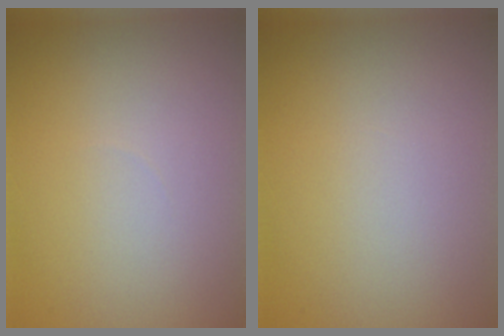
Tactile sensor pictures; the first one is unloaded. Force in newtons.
{"total": 0.0}